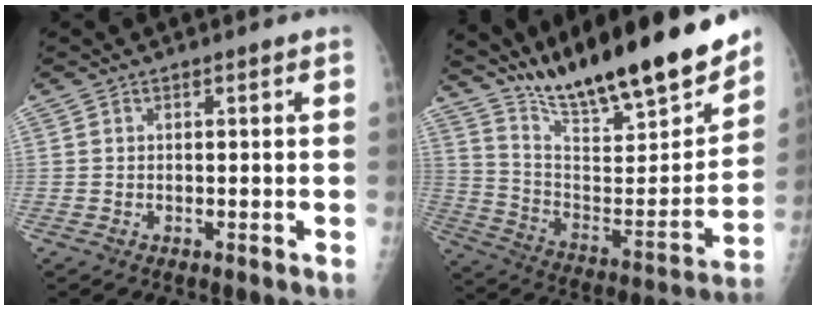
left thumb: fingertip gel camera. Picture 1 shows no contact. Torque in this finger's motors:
{"motor_torque": [0.70, 0.66, 1.46, -1.31, 0.14]}